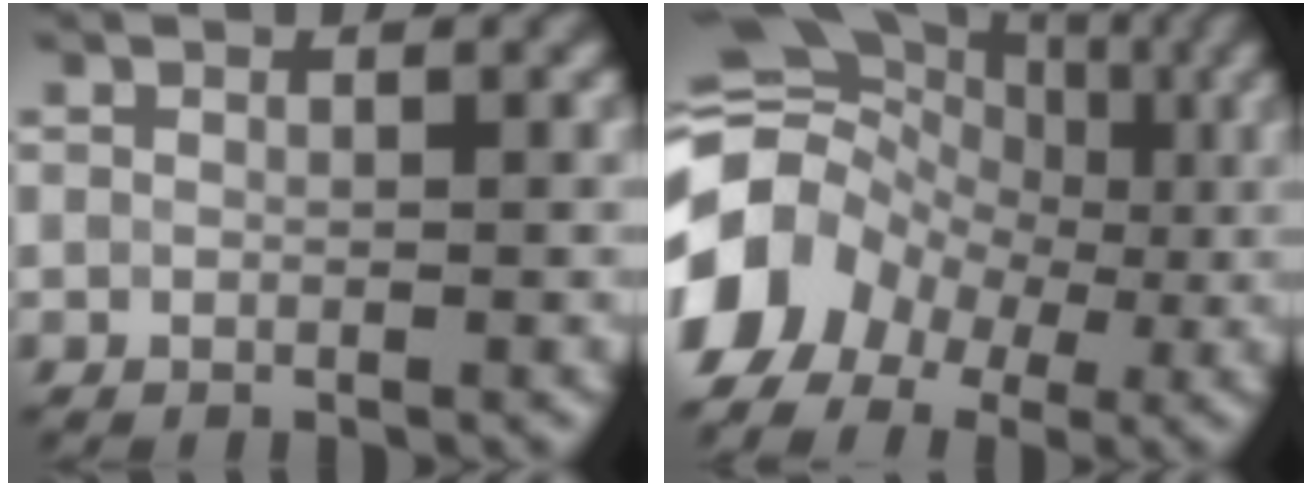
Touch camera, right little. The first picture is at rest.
{"total": 9.8, "force": [-2.1, 7.9, 5.5], "torque": [-0.103, 0.011, -0.050]}